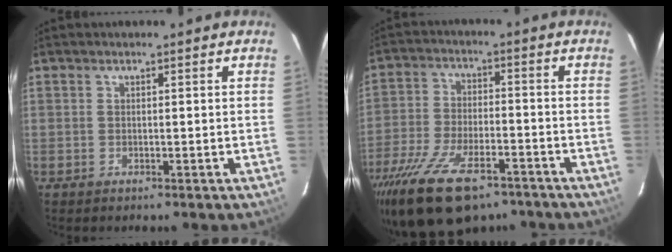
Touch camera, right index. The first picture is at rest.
{"total": 19.7, "force": [-13.5, 8.2, 11.8], "torque": [-0.251, -0.042, -0.228]}